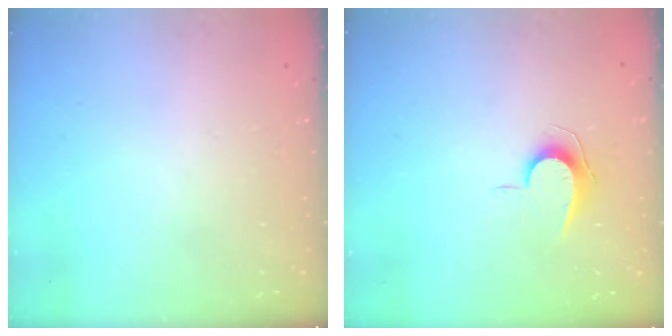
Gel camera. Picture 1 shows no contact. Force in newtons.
{"total": 6.8, "press": 6.8, "slide": 0.7}